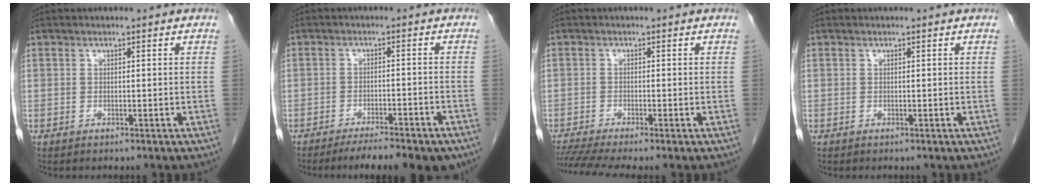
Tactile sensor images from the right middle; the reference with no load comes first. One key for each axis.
{"total": 11.0, "fx": -9.1, "fy": 1.6, "fz": 5.9, "tx": -0.071, "ty": -0.009, "tz": -0.124}
{"total": 5.7, "fx": -4.6, "fy": -0.6, "fz": 3.3, "tx": -0.063, "ty": -0.013, "tz": -0.080}
{"total": 0.0}